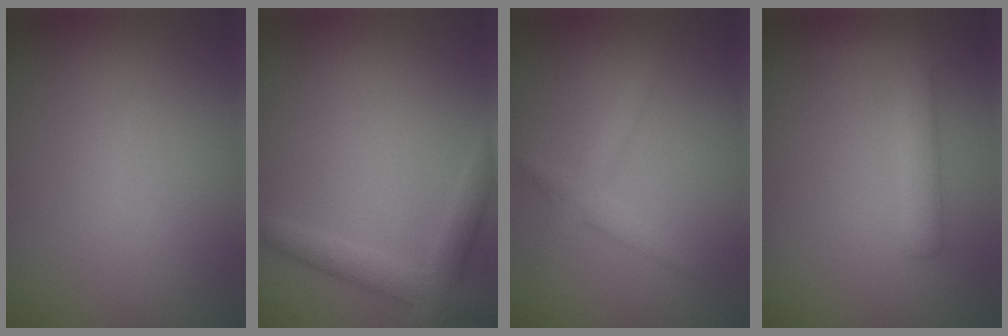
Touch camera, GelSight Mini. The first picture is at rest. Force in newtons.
{"total": 3.1, "press": 3.1, "slide": 0.2}
{"total": 2.0, "press": 2.0, "slide": 0.2}
{"total": 2.8, "press": 2.8, "slide": 0.2}